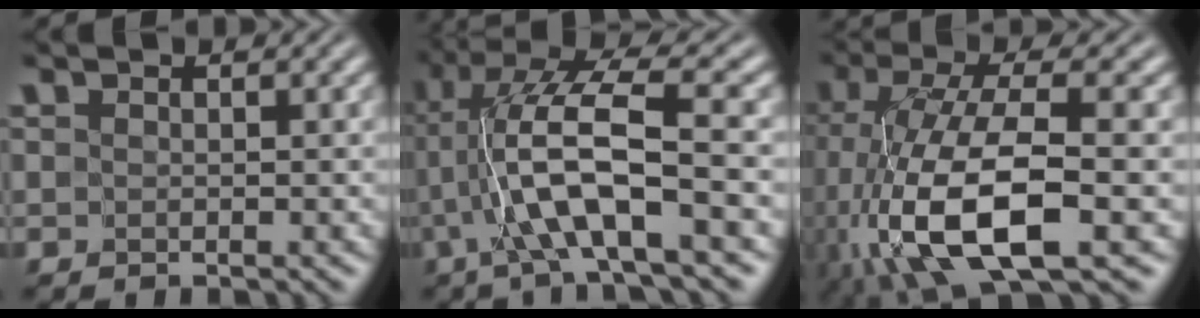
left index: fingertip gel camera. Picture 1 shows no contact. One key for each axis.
{"total": 8.1, "fx": -1.6, "fy": 1.6, "fz": 7.8, "tx": -0.149, "ty": 0.017, "tz": -0.032}
{"total": 12.1, "fx": -4.4, "fy": 4.1, "fz": 10.5, "tx": -0.212, "ty": -0.005, "tz": -0.082}